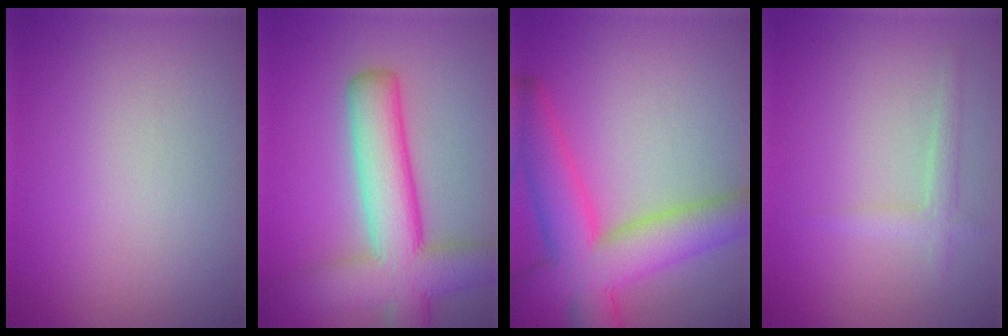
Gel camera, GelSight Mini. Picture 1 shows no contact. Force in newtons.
{"total": 9.3, "press": 9.3, "slide": 0.4}
{"total": 9.4, "press": 9.4, "slide": 0.4}
{"total": 1.6, "press": 1.6, "slide": 0.1}